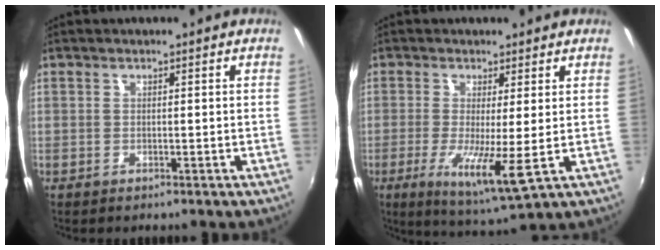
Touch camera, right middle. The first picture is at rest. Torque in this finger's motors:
{"motor_torque": [1.50, -0.63, 0.21, 0.14]}